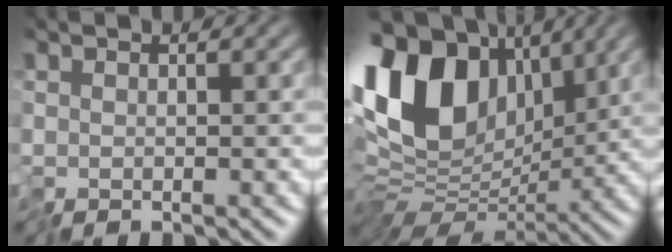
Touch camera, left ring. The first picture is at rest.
{"total": 13.1, "force": [3.8, 9.1, 8.5], "torque": [-0.171, 0.027, 0.060]}